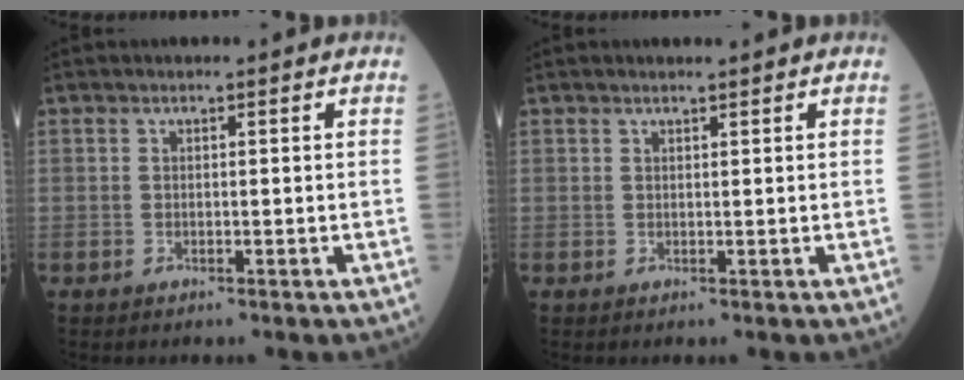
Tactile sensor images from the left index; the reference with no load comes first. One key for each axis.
{"total": 1.8, "fx": 1.7, "fy": 0.0, "fz": 0.7, "tx": -0.008, "ty": 0.010, "tz": 0.027}